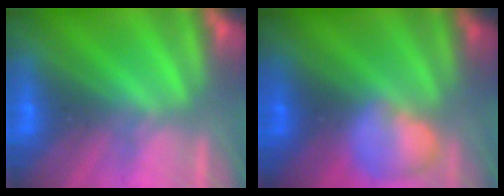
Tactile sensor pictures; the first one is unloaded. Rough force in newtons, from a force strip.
{"total": 2.4}